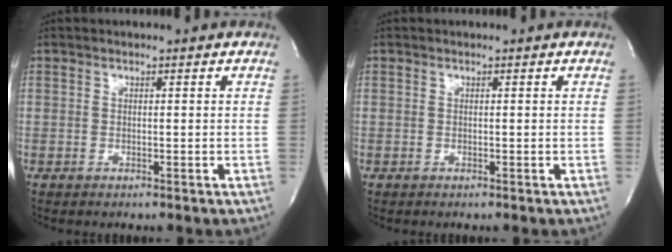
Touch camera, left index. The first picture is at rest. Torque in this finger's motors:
{"motor_torque": [0.01, -0.01, 0.00, 0.00]}